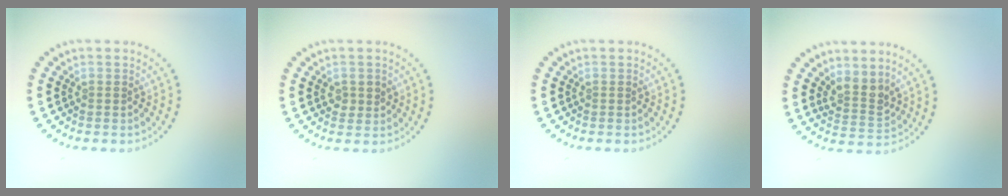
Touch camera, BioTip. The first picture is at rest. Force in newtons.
{"total": 1.4, "press": 1.4, "slide": 0.3}
{"total": 0.0}
{"total": 2.6, "press": 2.0, "slide": 1.6}